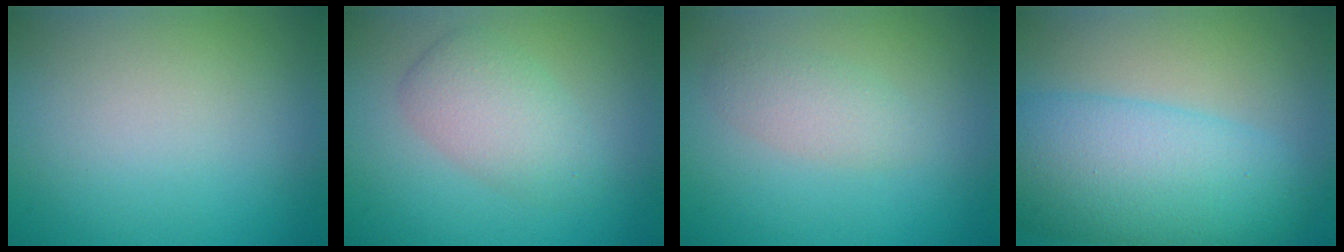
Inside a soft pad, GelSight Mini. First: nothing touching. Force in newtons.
{"total": 3.5, "press": 3.5, "slide": 0.2}
{"total": 1.9, "press": 1.9, "slide": 0.1}
{"total": 9.2, "press": 9.2, "slide": 0.2}